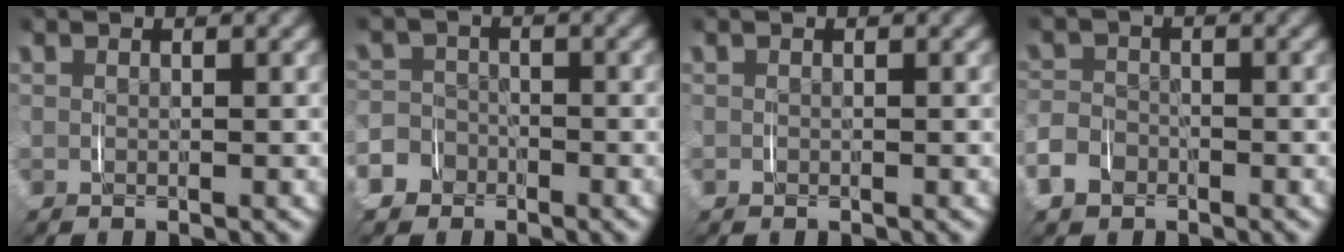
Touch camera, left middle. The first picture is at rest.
{"total": 7.1, "force": [-3.2, 6.3, 1.0], "torque": [-0.029, -0.007, -0.072]}
{"total": 0.0}
{"total": 3.7, "force": [-1.8, 3.0, 1.1], "torque": [-0.035, -0.008, -0.035]}